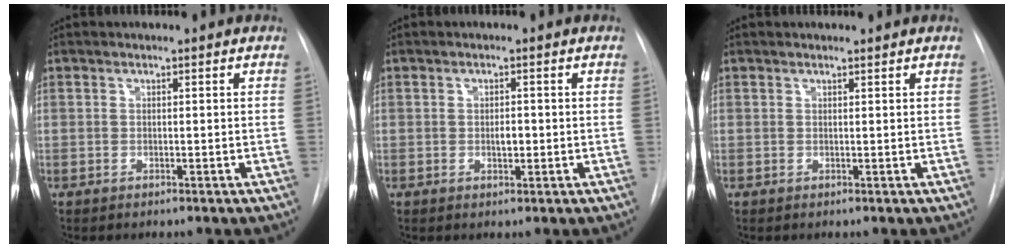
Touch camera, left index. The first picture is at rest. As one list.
[{"total": 1.6, "force": [-0.6, 0.7, 1.3], "torque": [-0.021, -0.006, -0.009]}, {"total": 0.6, "force": [0.6, 0.0, 0.0], "torque": [-0.005, 0.000, 0.009]}]